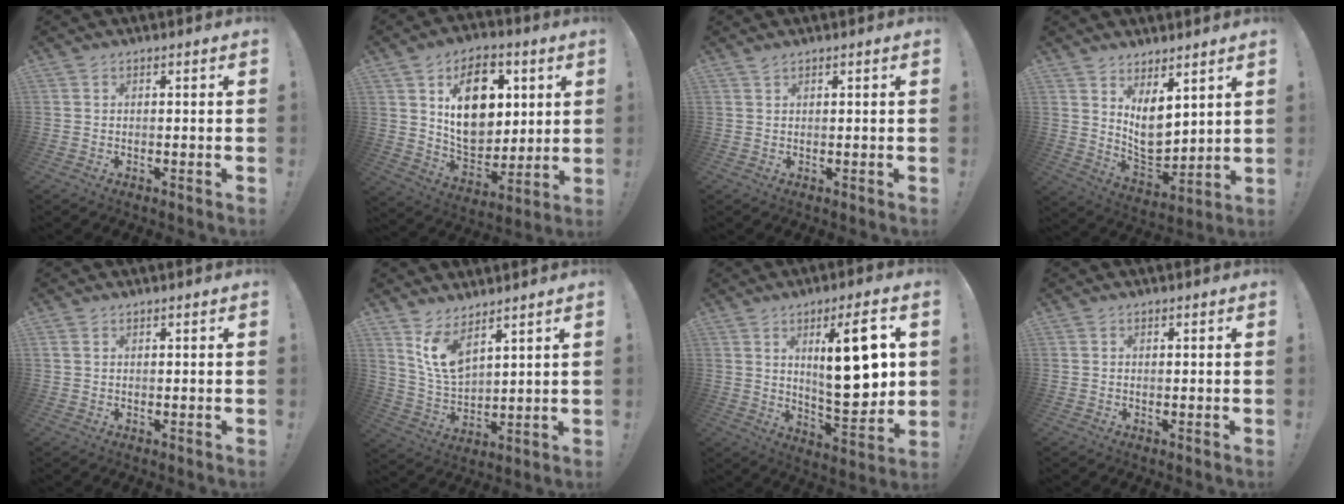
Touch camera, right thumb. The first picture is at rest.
{"total": 18.3, "force": [6.5, 12.6, 11.6], "torque": [-0.171, -0.030, 0.117]}
{"total": 0.9, "force": [0.7, 0.1, 0.5], "torque": [-0.005, -0.003, 0.013]}
{"total": 10.0, "force": [4.6, 6.4, 6.1], "torque": [-0.090, -0.056, 0.091]}
{"total": 1.3, "force": [0.7, 0.8, 0.7], "torque": [-0.017, 0.005, 0.014]}
{"total": 10.0, "force": [7.2, 4.0, 5.6], "torque": [-0.123, -0.043, 0.140]}
{"total": 18.8, "force": [4.8, 5.6, 17.3], "torque": [-0.247, -0.022, 0.066]}
{"total": 0.0}